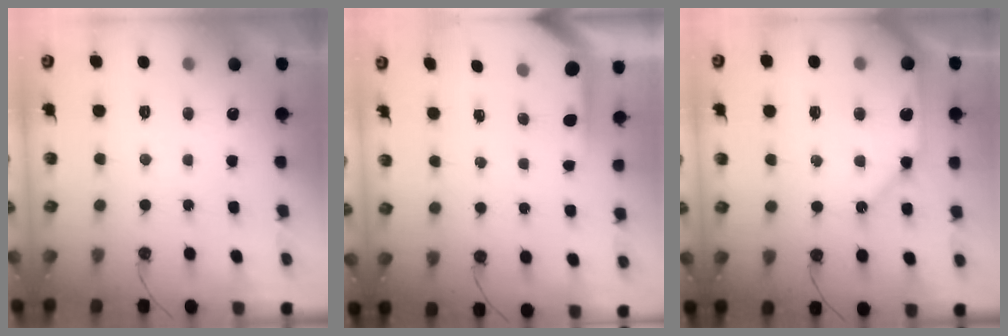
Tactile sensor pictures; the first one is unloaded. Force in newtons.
{"total": 3.5, "press": 3.5, "slide": 0.4}
{"total": 12.4, "press": 12.3, "slide": 1.6}